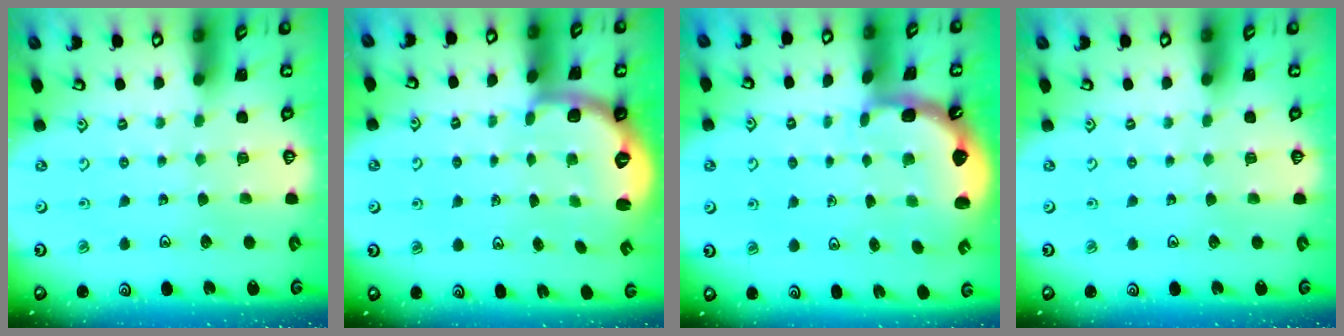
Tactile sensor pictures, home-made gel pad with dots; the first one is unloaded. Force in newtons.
{"total": 2.7, "press": 1.7, "slide": 2.1}
{"total": 2.4, "press": 1.7, "slide": 1.6}
{"total": 0.0}